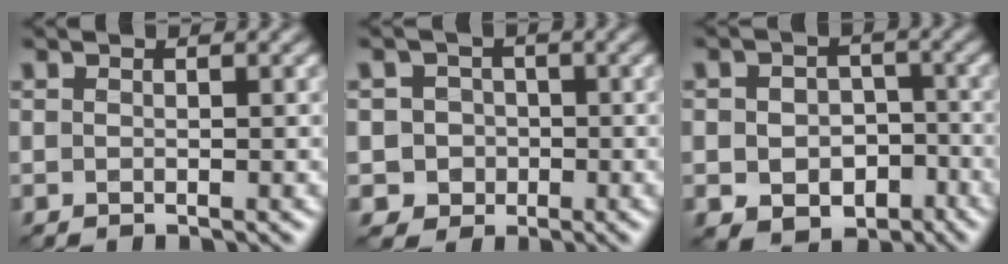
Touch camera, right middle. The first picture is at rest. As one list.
[{"total": 4.2, "force": [-1.0, 4.1, 0.4], "torque": [0.017, 0.016, -0.036]}, {"total": 7.1, "force": [-3.2, 5.3, 3.4], "torque": [-0.032, -0.025, -0.046]}]